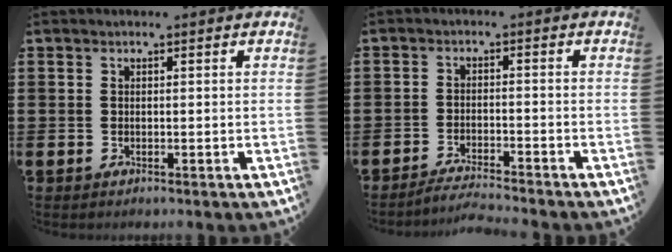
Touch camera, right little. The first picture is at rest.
{"total": 2.7, "force": [-2.6, -0.3, 0.6], "torque": [-0.010, 0.002, -0.052]}